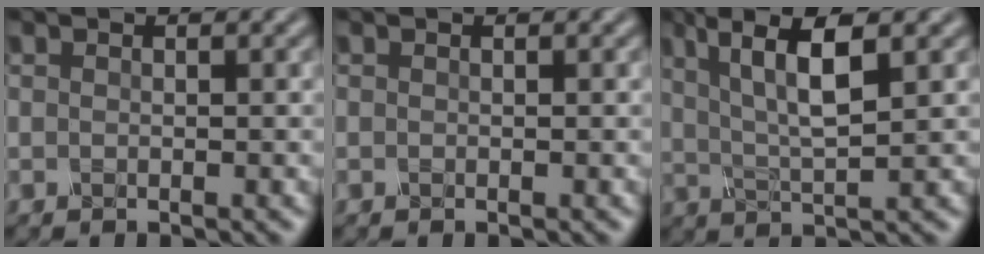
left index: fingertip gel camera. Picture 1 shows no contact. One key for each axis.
{"total": 0.0}
{"total": 6.9, "fx": 2.3, "fy": 1.9, "fz": 6.2, "tx": -0.115, "ty": 0.004, "tz": 0.041}